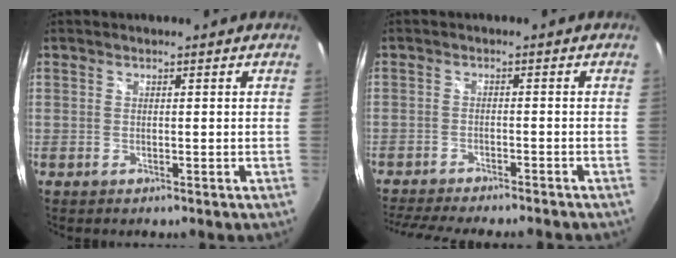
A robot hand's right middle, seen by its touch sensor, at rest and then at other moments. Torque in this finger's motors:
{"motor_torque": [1.07, -1.07, 0.22, 0.11]}